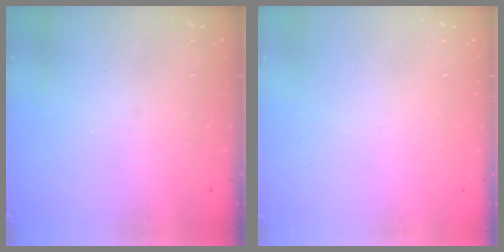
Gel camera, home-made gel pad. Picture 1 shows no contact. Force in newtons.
{"total": 0.0}